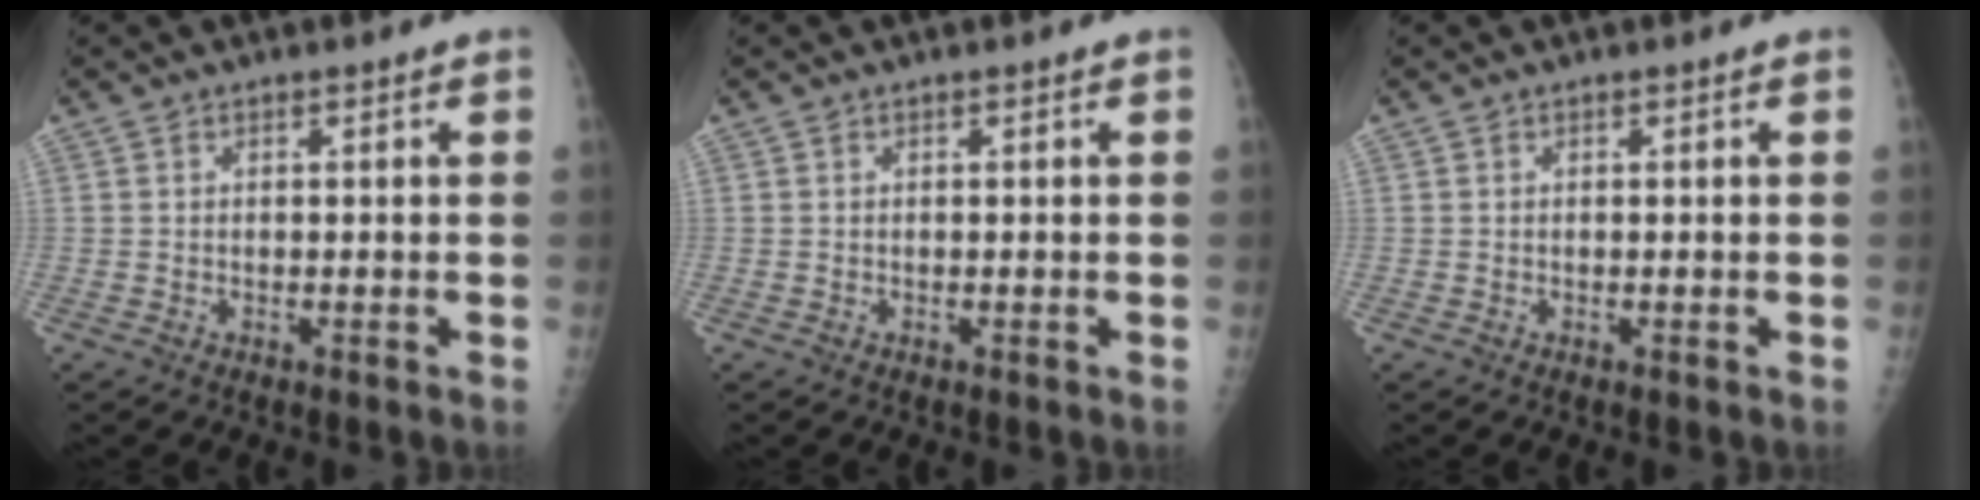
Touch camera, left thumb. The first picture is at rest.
{"total": 0.0}
{"total": 0.0}